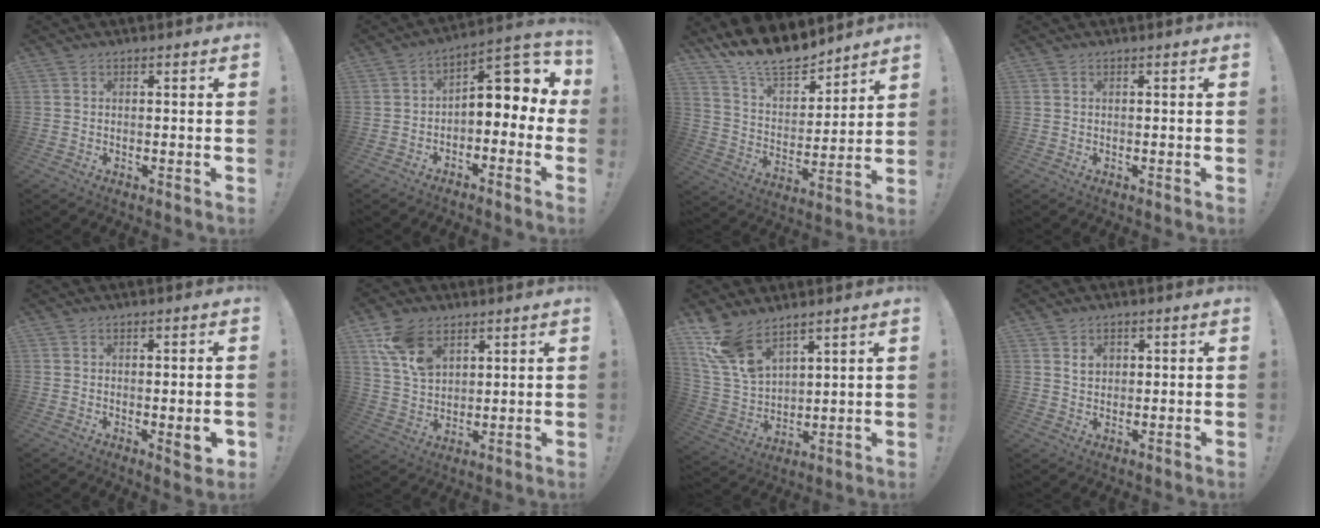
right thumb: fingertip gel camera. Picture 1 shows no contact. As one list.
[{"total": 9.2, "force": [1.3, 5.0, 7.6], "torque": [-0.091, -0.013, 0.023]}, {"total": 14.6, "force": [13.0, 4.8, 4.4], "torque": [-0.091, -0.107, 0.237]}, {"total": 0.0}, {"total": 5.3, "force": [-1.0, 1.0, 5.1], "torque": [-0.056, -0.009, -0.013]}, {"total": 11.3, "force": [6.5, 7.1, 5.9], "torque": [-0.110, -0.021, 0.130]}, {"total": 11.9, "force": [9.2, 4.9, 5.7], "torque": [-0.130, -0.052, 0.180]}, {"total": 3.4, "force": [1.4, 2.5, 1.8], "torque": [-0.025, -0.003, 0.022]}]